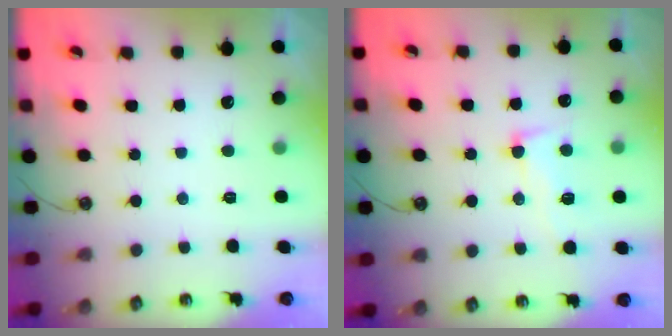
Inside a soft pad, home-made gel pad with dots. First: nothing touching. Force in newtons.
{"total": 6.2, "press": 6.1, "slide": 1.4}